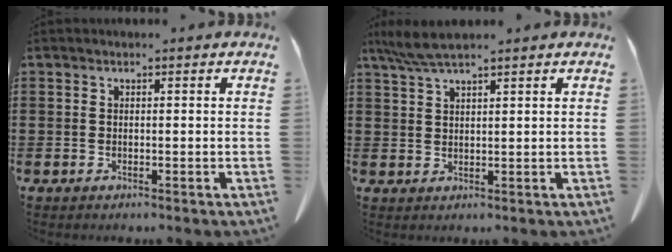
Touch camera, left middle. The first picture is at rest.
{"total": 4.4, "force": [3.4, 0.4, 2.8], "torque": [-0.062, -0.003, 0.064]}